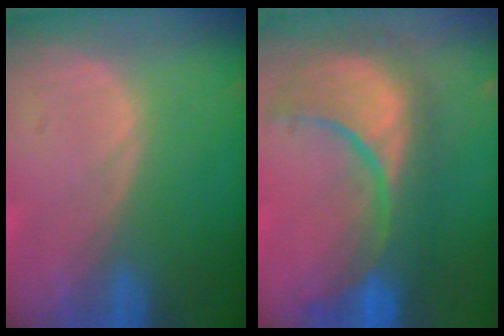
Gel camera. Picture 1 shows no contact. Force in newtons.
{"total": 11.8, "press": 10.8, "slide": 4.8}